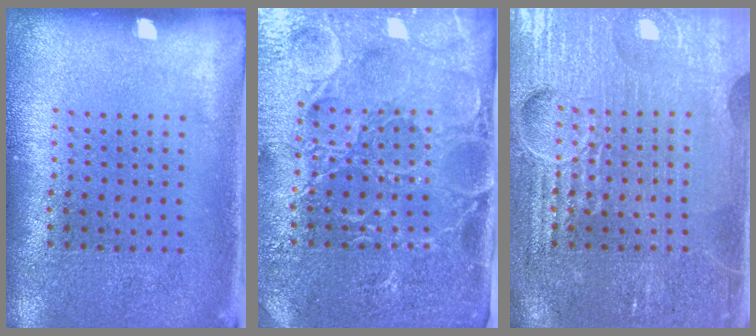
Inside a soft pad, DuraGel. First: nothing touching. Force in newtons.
{"total": 4.8, "press": 4.5, "slide": 1.7}
{"total": 4.5, "press": 4.5, "slide": 0.6}